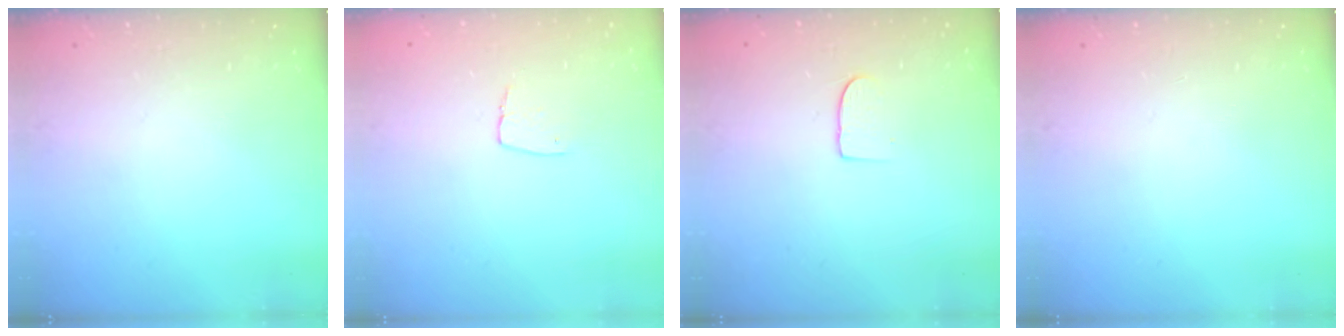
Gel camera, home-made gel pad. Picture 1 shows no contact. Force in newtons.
{"total": 4.9, "press": 4.8, "slide": 0.3}
{"total": 6.8, "press": 6.8, "slide": 0.5}
{"total": 0.0}